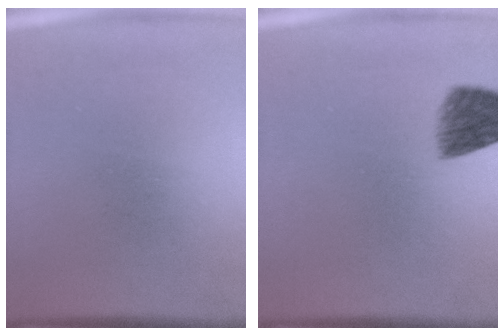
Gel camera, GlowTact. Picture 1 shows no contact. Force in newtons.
{"total": 5.9}